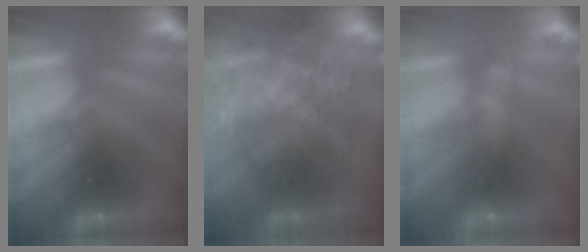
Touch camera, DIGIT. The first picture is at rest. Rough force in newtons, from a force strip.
{"total": 10.0}
{"total": 2.6}